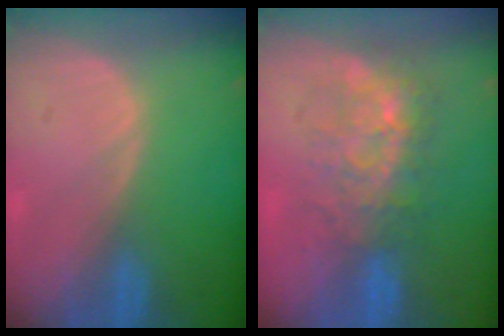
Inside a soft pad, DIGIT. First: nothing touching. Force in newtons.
{"total": 7.6, "press": 7.0, "slide": 3.0}